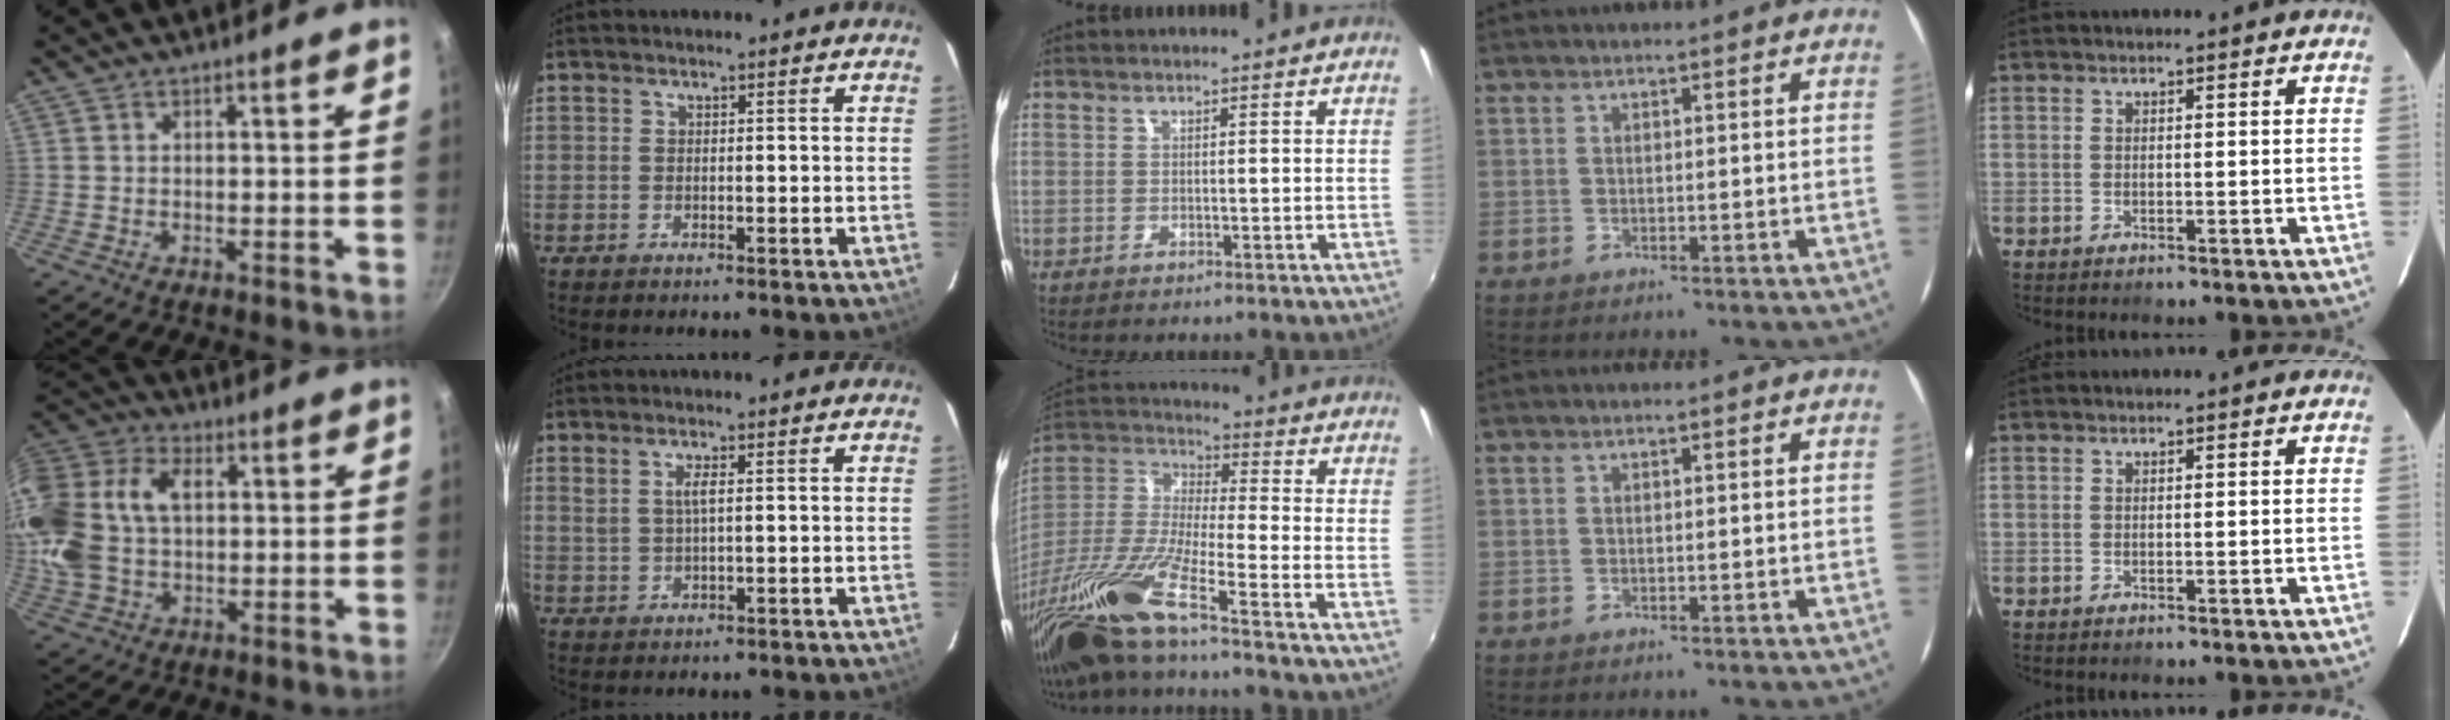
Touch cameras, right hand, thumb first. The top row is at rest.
{"thumb": {"total": 20.7, "force": [2.6, 14.1, 14.9], "torque": [-0.312, 0.035, 0.041]}, "index": {"total": 2.3, "force": [0.6, 0.4, 2.2], "torque": [-0.043, 0.001, 0.015]}, "middle": {"total": 19.0, "force": [-14.0, 0.2, 12.8], "torque": [-0.255, -0.042, -0.276]}}